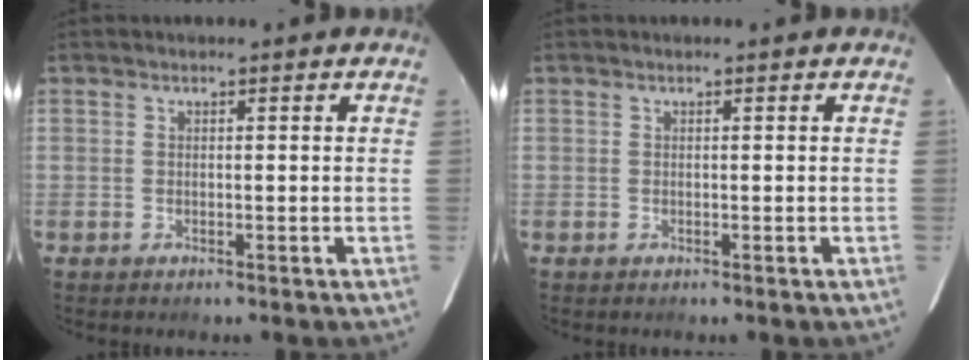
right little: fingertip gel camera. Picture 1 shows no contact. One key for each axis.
{"total": 0.0}